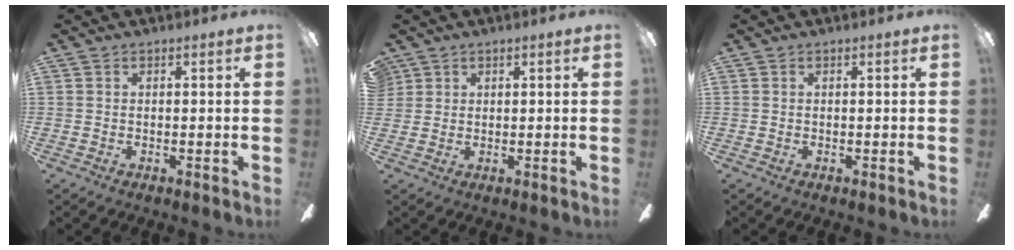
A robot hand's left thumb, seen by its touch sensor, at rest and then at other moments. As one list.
[{"total": 1.4, "force": [1.0, 1.0, 0.0], "torque": [-0.001, 0.001, 0.020]}, {"total": 0.0}]